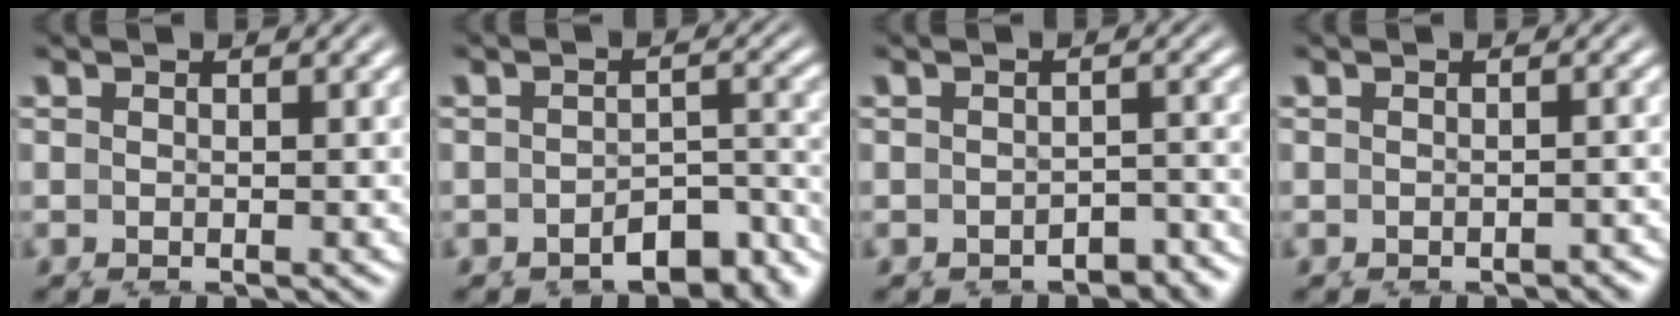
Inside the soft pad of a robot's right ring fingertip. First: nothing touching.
{"total": 4.3, "force": [-3.6, 1.5, 1.8], "torque": [-0.001, -0.009, -0.051]}
{"total": 2.8, "force": [-2.7, 0.6, 0.1], "torque": [0.010, -0.006, -0.044]}
{"total": 1.4, "force": [-1.3, 0.3, 0.3], "torque": [-0.001, 0.000, -0.019]}